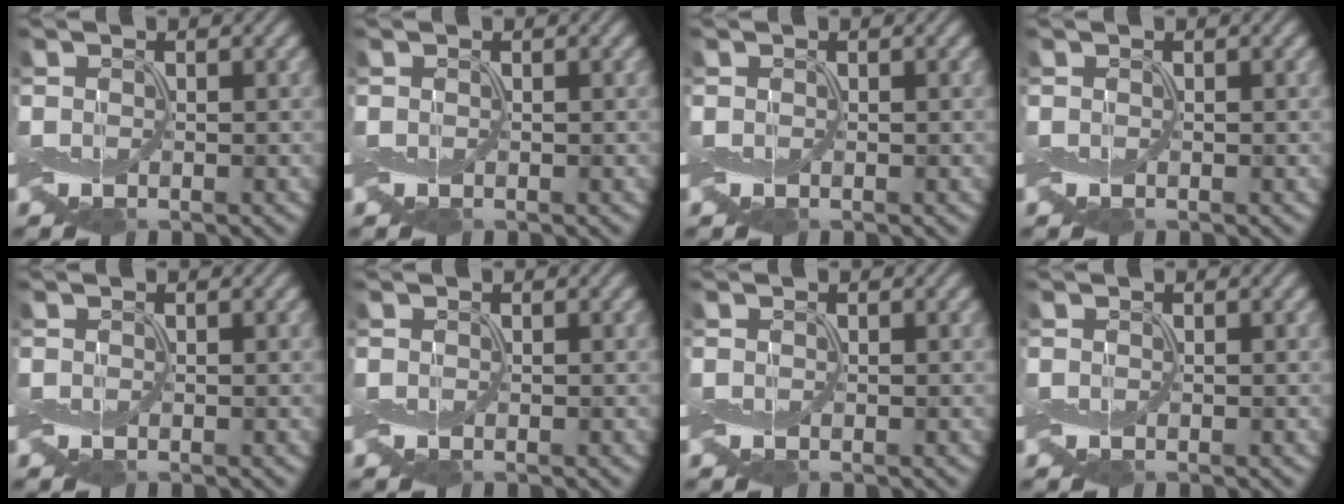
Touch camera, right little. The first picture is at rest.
{"total": 0.0}
{"total": 0.0}
{"total": 0.0}
{"total": 0.0}
{"total": 0.0}
{"total": 0.0}
{"total": 0.0}